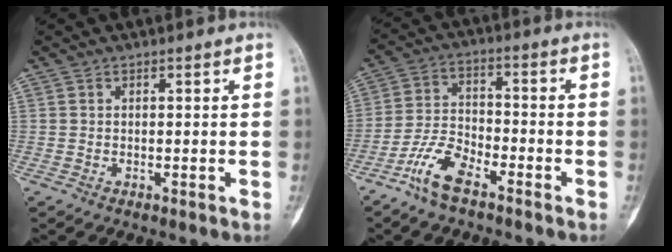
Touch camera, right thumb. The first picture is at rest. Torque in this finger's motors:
{"motor_torque": [-0.02, 0.13, 0.14, -0.03, 0.05]}